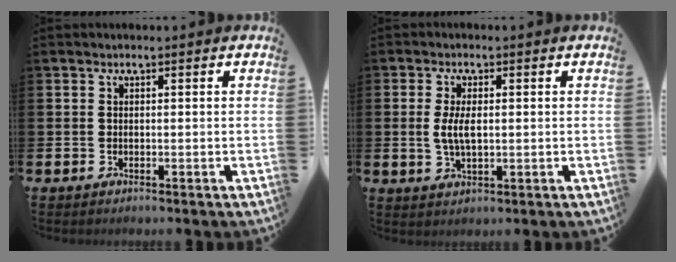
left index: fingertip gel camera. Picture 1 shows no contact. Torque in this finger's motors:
{"motor_torque": [0.40, 0.05, 0.14, 0.07]}